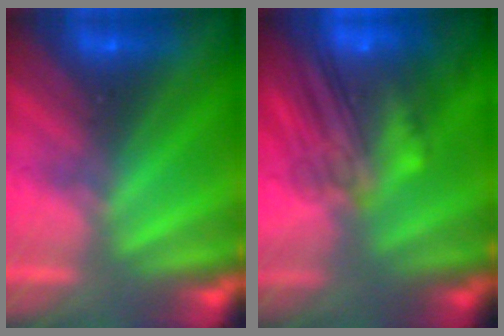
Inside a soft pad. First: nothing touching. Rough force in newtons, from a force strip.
{"total": 7.9}